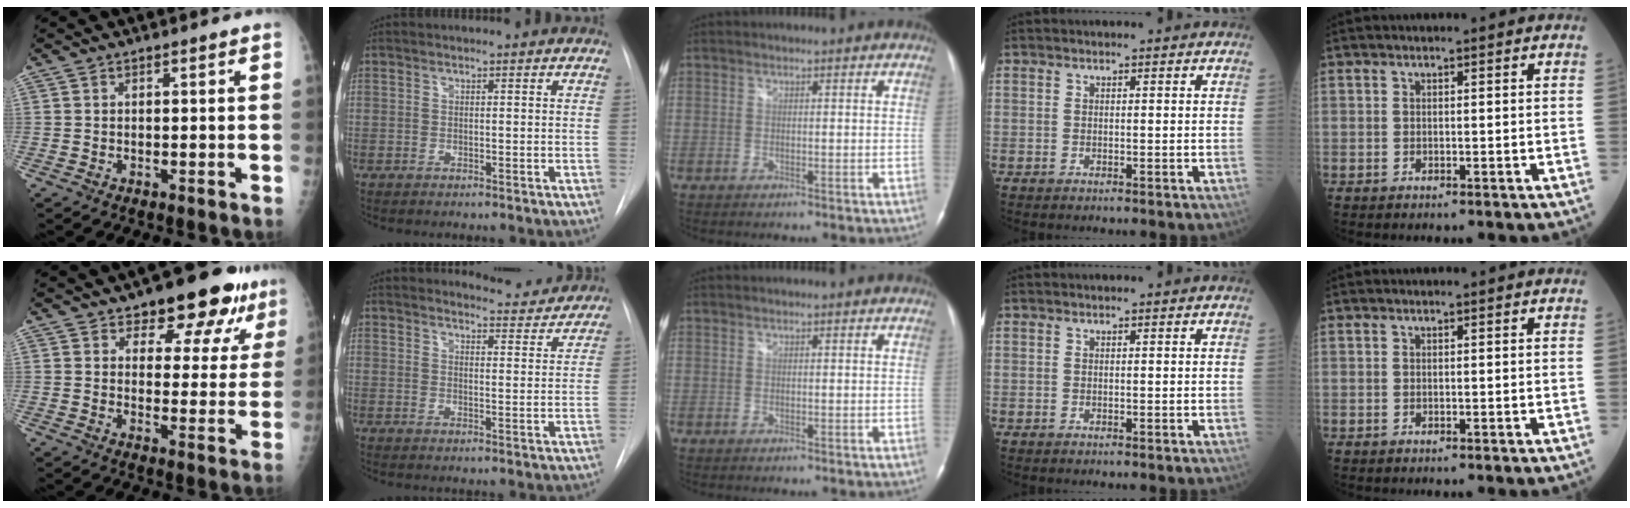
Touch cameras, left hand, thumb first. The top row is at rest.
{"thumb": {"total": 13.4, "force": [9.5, 6.3, 7.1], "torque": [-0.036, -0.044, 0.118]}, "index": {"total": 6.5, "force": [6.4, 1.1, 0.2], "torque": [0.002, -0.012, 0.070]}}